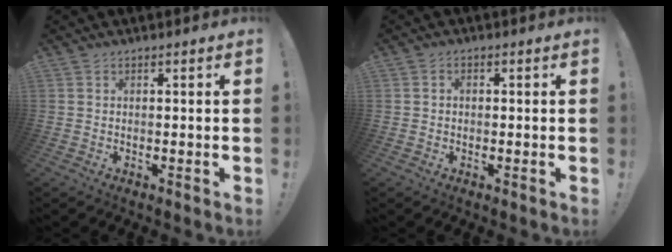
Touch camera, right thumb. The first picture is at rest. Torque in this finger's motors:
{"motor_torque": [-0.22, 0.23, -0.03, -0.16, 0.08]}